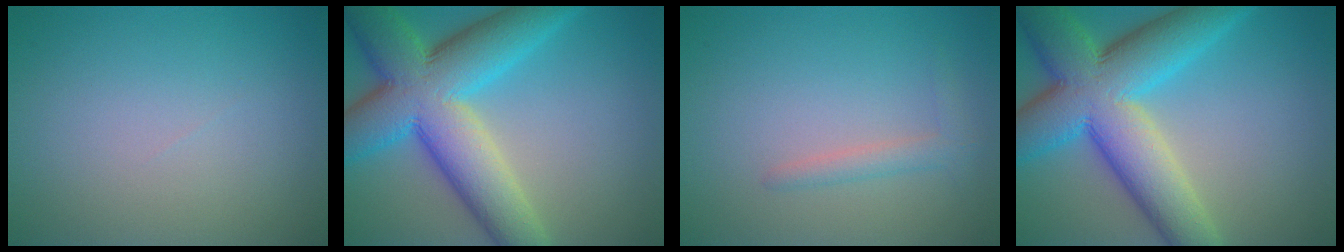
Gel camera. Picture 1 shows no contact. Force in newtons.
{"total": 10.7, "press": 10.7, "slide": 0.8}
{"total": 1.6, "press": 1.6, "slide": 0.1}
{"total": 10.7, "press": 10.7, "slide": 0.8}